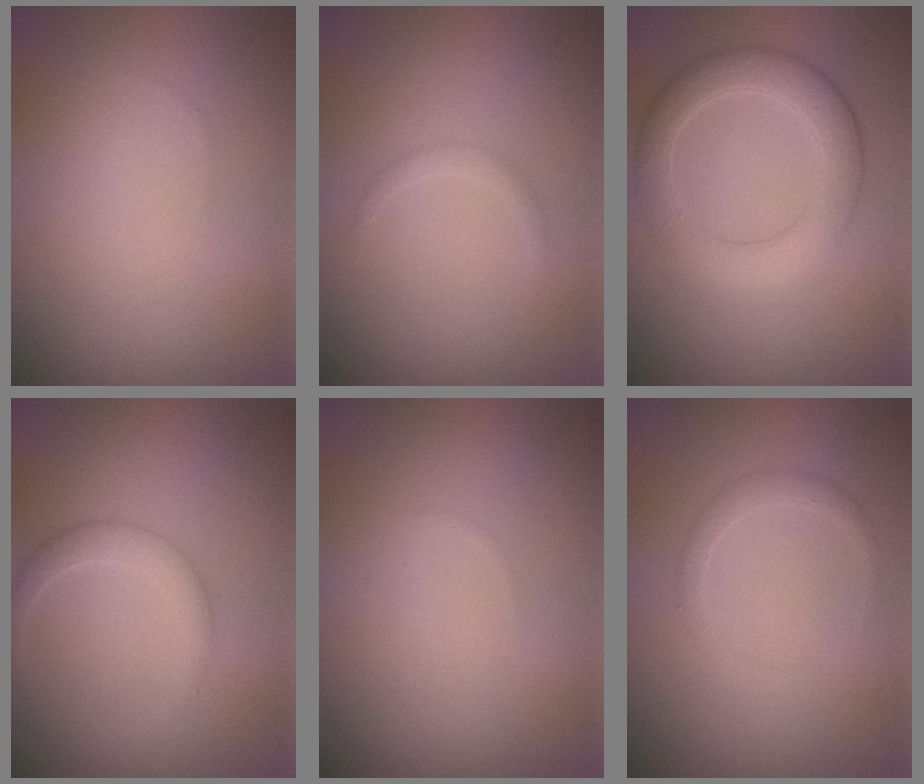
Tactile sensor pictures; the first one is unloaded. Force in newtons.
{"total": 0.7, "press": 0.7, "slide": 0.0}
{"total": 4.4, "press": 4.4, "slide": 0.2}
{"total": 2.1, "press": 2.1, "slide": 0.1}
{"total": 0.0}
{"total": 1.3, "press": 1.3, "slide": 0.1}